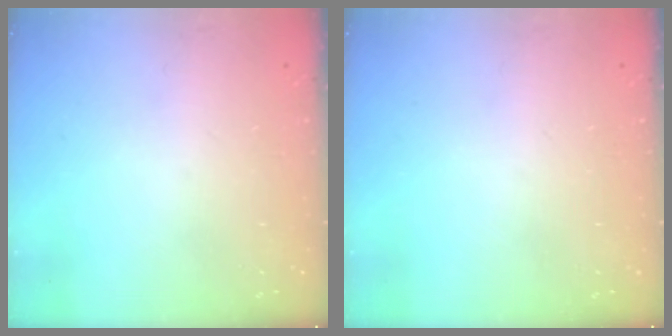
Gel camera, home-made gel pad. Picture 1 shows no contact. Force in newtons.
{"total": 0.0}